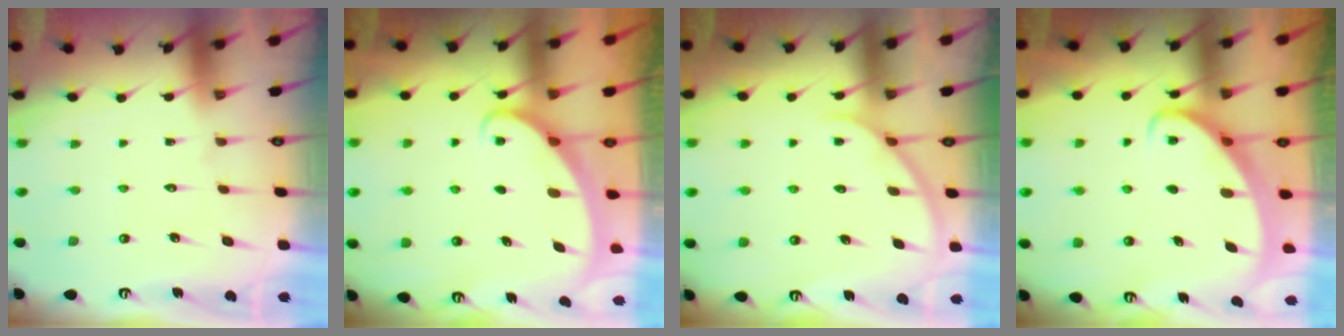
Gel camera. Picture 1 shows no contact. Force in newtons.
{"total": 2.2, "press": 2.2, "slide": 0.4}
{"total": 1.2, "press": 1.1, "slide": 0.2}
{"total": 2.5, "press": 2.5, "slide": 0.3}